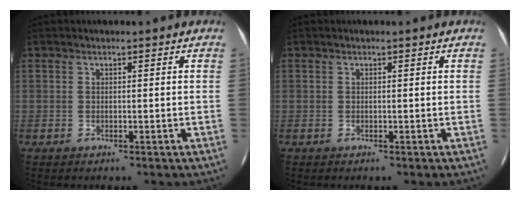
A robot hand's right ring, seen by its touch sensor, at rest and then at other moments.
{"total": 0.0}